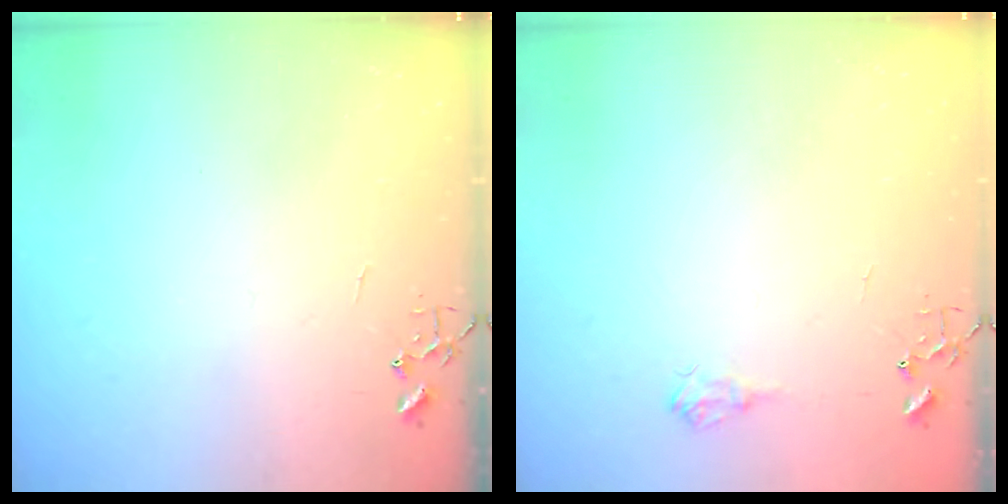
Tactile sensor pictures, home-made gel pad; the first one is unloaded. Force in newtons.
{"total": 7.0, "press": 6.9, "slide": 0.9}